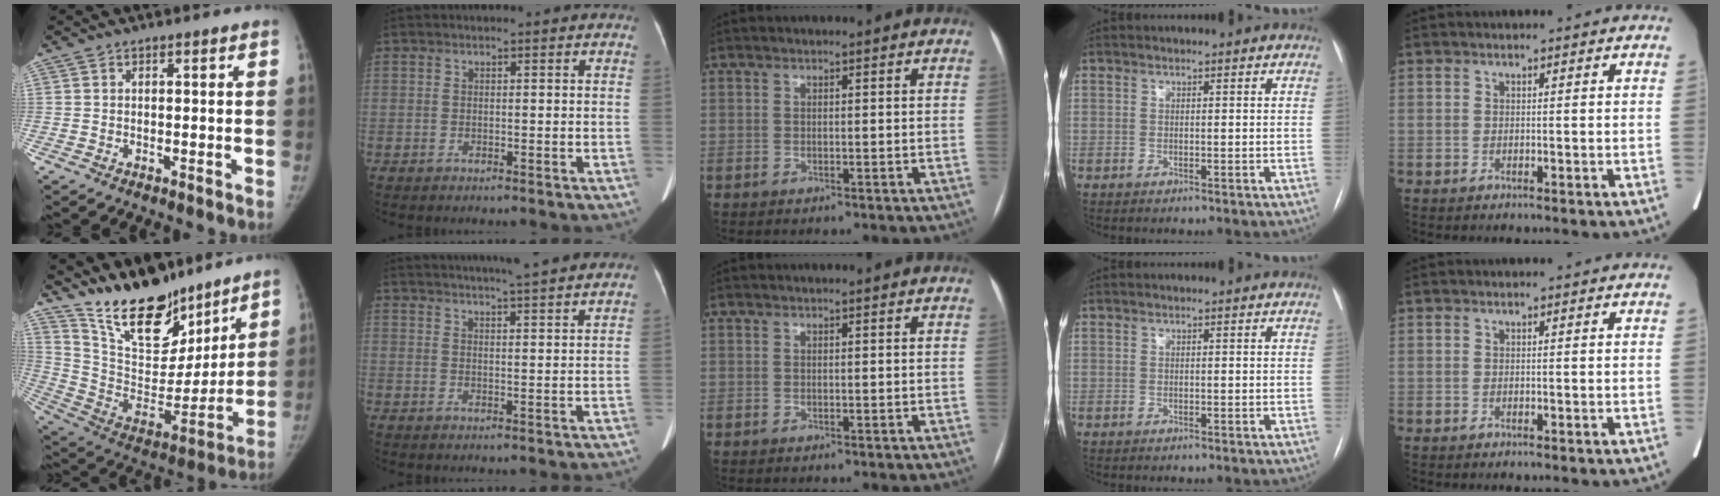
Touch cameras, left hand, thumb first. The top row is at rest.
{"thumb": {"total": 21.3, "force": [17.0, 8.9, 9.3], "torque": [-0.121, -0.098, 0.299]}, "index": {"total": 14.1, "force": [12.6, 0.3, 6.1], "torque": [-0.100, 0.018, 0.166]}}